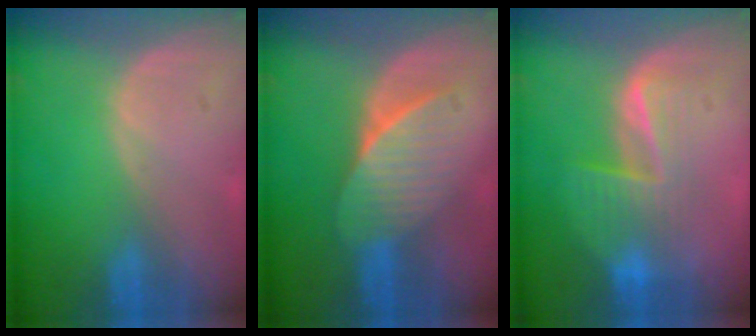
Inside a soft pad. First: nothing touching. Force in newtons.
{"total": 7.6, "press": 6.8, "slide": 3.5}
{"total": 6.8, "press": 6.4, "slide": 2.3}